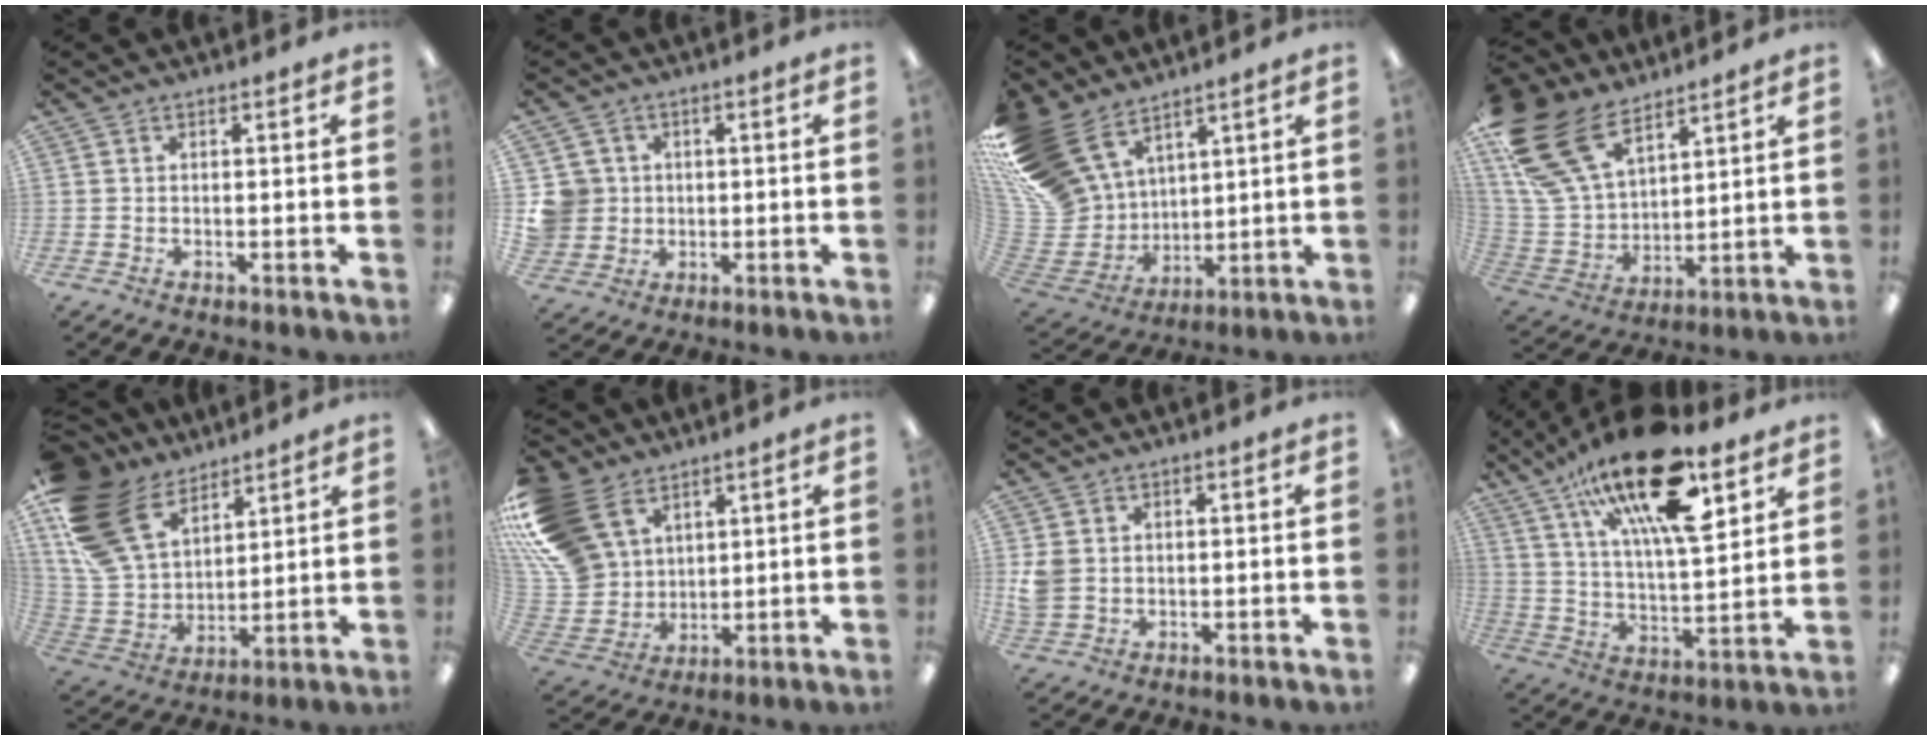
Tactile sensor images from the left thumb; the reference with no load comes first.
{"total": 6.7, "force": [0.8, 6.5, 1.2], "torque": [-0.047, 0.011, 0.018]}
{"total": 20.8, "force": [13.2, 13.1, 9.3], "torque": [-0.234, -0.080, 0.259]}
{"total": 22.3, "force": [13.6, 12.4, 12.6], "torque": [-0.299, -0.059, 0.255]}
{"total": 19.4, "force": [11.7, 11.9, 9.9], "torque": [-0.244, -0.053, 0.224]}
{"total": 18.9, "force": [9.6, 13.5, 9.1], "torque": [-0.223, -0.037, 0.190]}
{"total": 4.3, "force": [0.4, 3.8, 1.9], "torque": [-0.030, 0.006, 0.011]}
{"total": 24.6, "force": [14.9, 8.8, 17.4], "torque": [-0.287, -0.073, 0.249]}